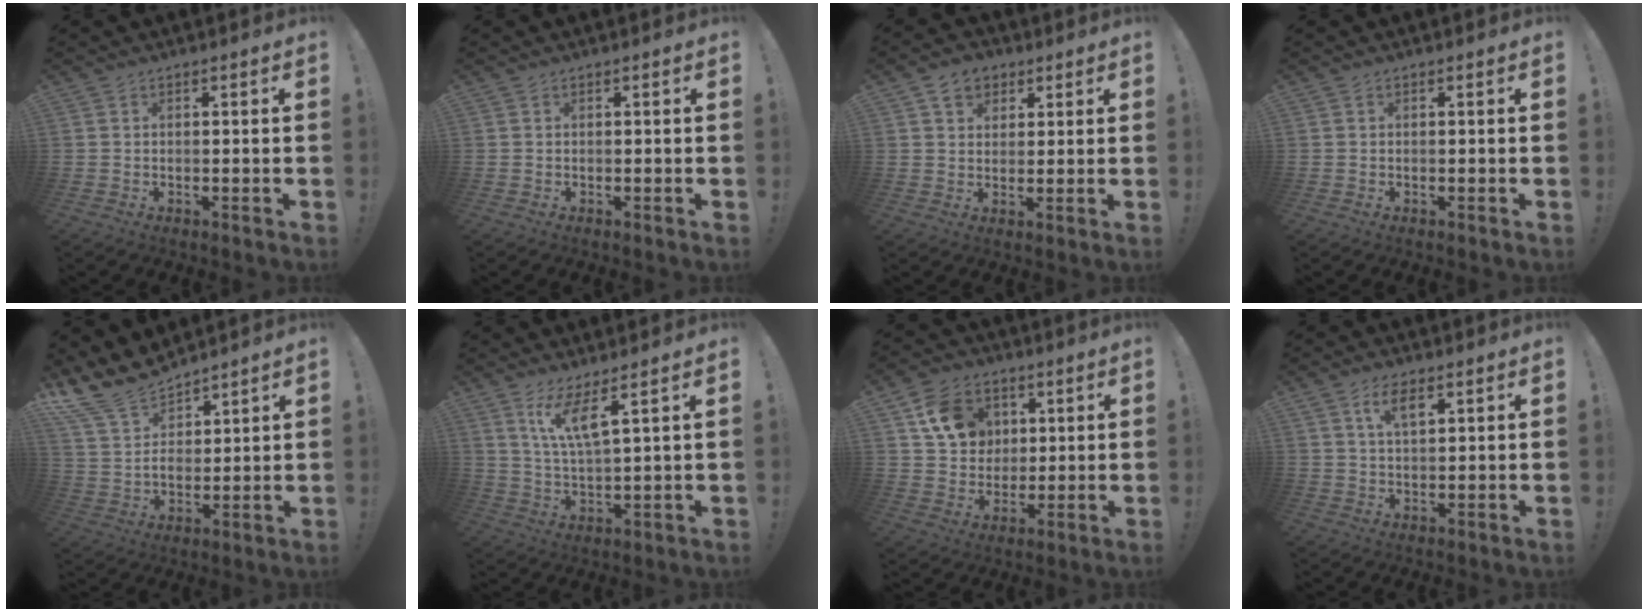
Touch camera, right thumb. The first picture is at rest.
{"total": 0.0}
{"total": 7.1, "force": [3.7, 5.4, 2.7], "torque": [-0.033, -0.011, 0.070]}
{"total": 0.0}
{"total": 13.9, "force": [11.7, 6.0, 4.7], "torque": [-0.107, -0.081, 0.221]}
{"total": 9.4, "force": [5.6, 1.7, 7.4], "torque": [-0.138, -0.023, 0.095]}
{"total": 14.0, "force": [5.2, 11.1, 6.8], "torque": [-0.098, -0.009, 0.106]}
{"total": 5.6, "force": [2.9, 2.4, 4.2], "torque": [-0.065, -0.010, 0.047]}